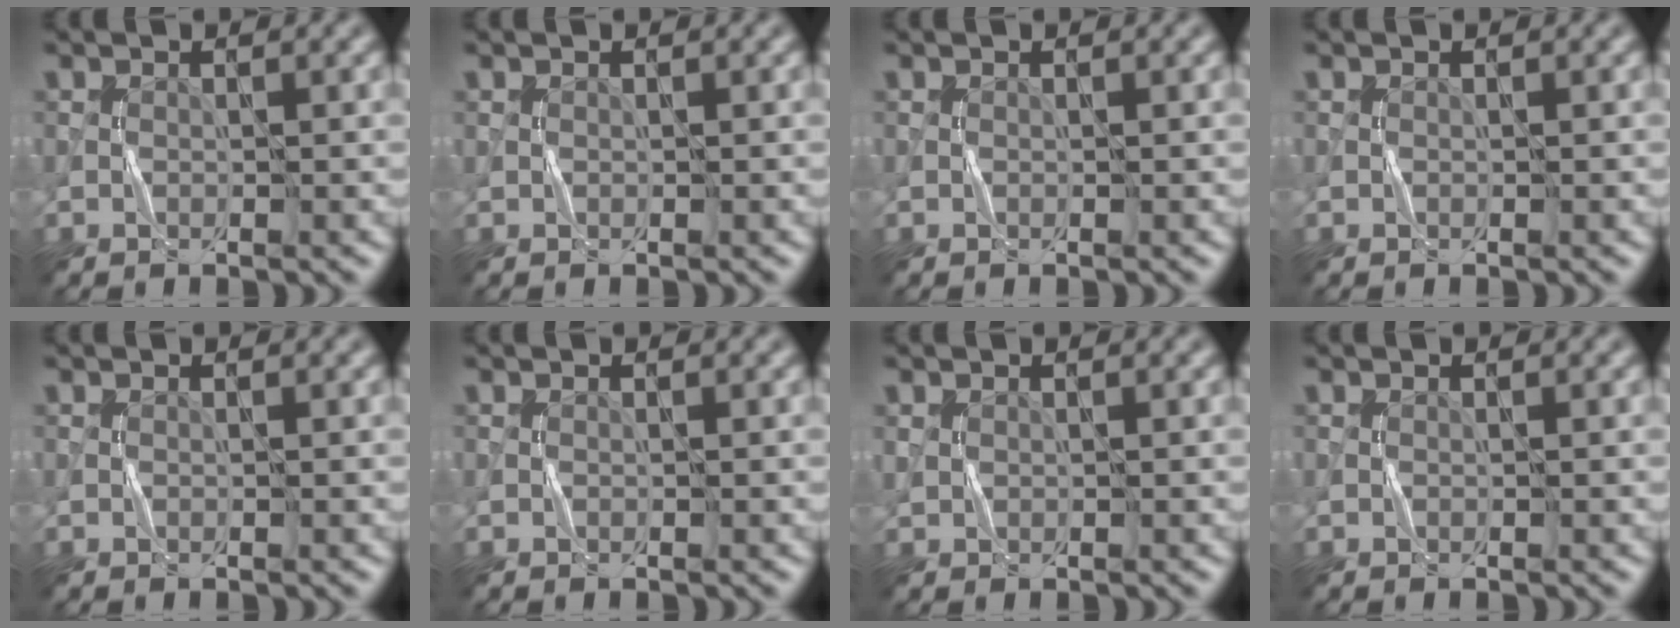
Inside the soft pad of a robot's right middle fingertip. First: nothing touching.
{"total": 0.0}
{"total": 0.0}
{"total": 0.0}
{"total": 0.0}
{"total": 0.0}
{"total": 0.6, "force": [0.3, 0.5, 0.2], "torque": [-0.005, 0.000, 0.010]}
{"total": 0.0}